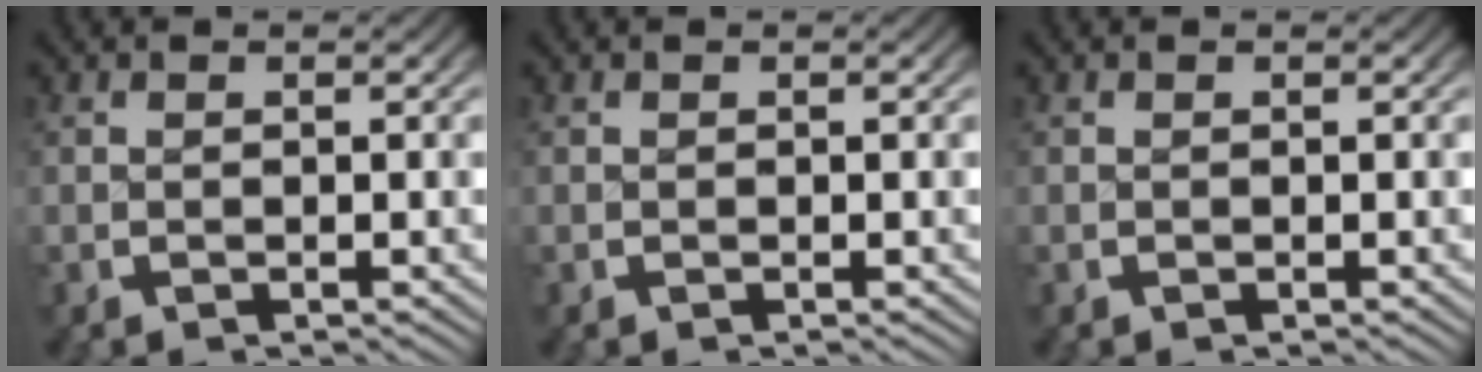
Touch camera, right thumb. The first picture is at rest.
{"total": 0.0}
{"total": 0.0}